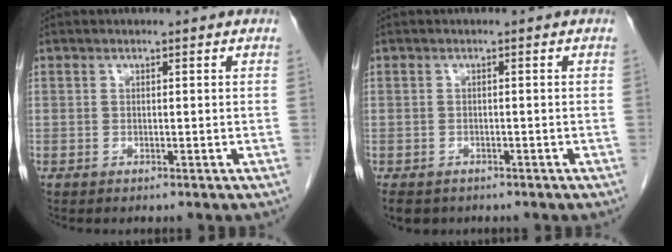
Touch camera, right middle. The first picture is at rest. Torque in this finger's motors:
{"motor_torque": [0.03, -0.01, 0.00, 0.02]}